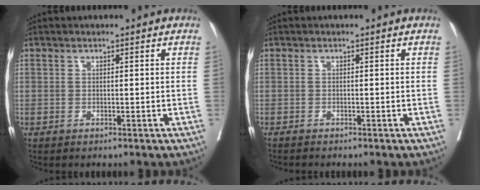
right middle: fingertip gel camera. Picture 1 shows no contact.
{"total": 0.7, "force": [-0.7, 0.0, 0.2], "torque": [-0.006, -0.002, -0.013]}